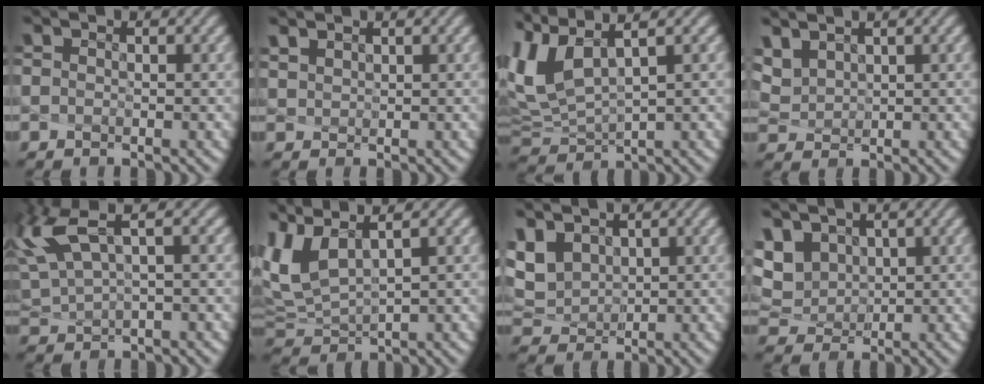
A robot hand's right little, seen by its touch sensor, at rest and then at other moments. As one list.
[{"total": 1.5, "force": [1.4, 0.5, 0.5], "torque": [-0.024, 0.004, 0.039]}, {"total": 5.4, "force": [2.4, 1.7, 4.5], "torque": [-0.120, 0.009, 0.063]}, {"total": 4.3, "force": [2.7, 2.7, 2.0], "torque": [-0.084, 0.010, 0.068]}, {"total": 4.5, "force": [1.9, 1.0, 4.0], "torque": [-0.110, 0.014, 0.053]}, {"total": 4.2, "force": [1.9, 1.2, 3.5], "torque": [-0.096, 0.006, 0.053]}, {"total": 5.1, "force": [2.4, 3.6, 2.8], "torque": [-0.100, 0.007, 0.063]}, {"total": 6.5, "force": [3.2, 4.6, 3.2], "torque": [-0.094, 0.011, 0.061]}]